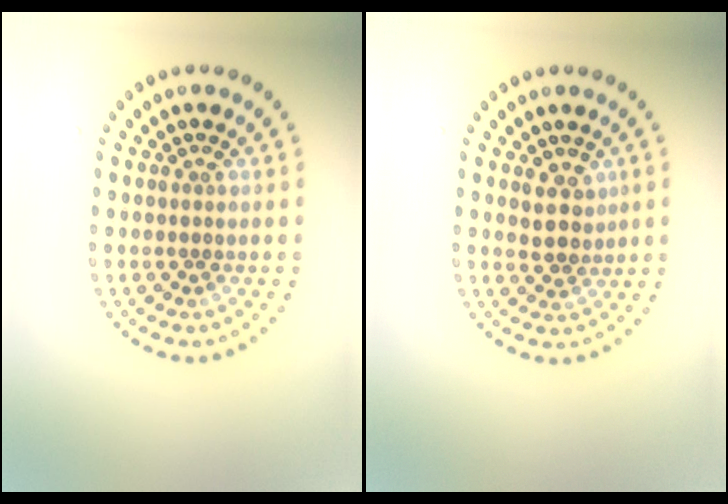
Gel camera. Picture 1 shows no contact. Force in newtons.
{"total": 2.3, "press": 2.0, "slide": 1.1}